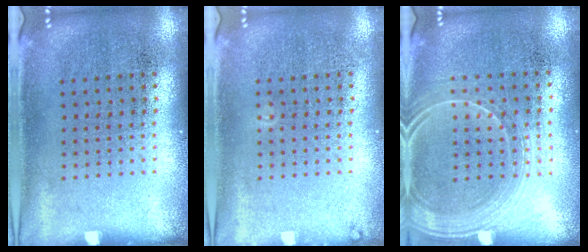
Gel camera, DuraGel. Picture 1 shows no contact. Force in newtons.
{"total": 0.6, "press": 0.6, "slide": 0.2}
{"total": 1.7, "press": 1.5, "slide": 0.8}